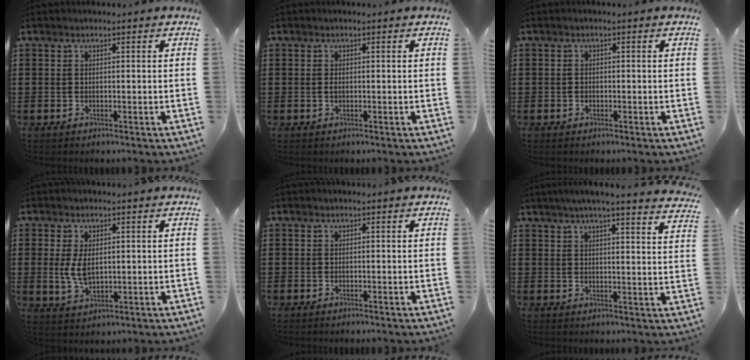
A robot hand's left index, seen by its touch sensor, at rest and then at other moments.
{"total": 0.7, "force": [-0.1, 0.4, 0.6], "torque": [-0.015, -0.002, -0.002]}
{"total": 0.7, "force": [-0.5, 0.5, 0.1], "torque": [-0.006, 0.000, -0.010]}
{"total": 4.9, "force": [0.6, 2.7, 4.0], "torque": [-0.105, -0.002, 0.004]}
{"total": 0.0}
{"total": 4.6, "force": [4.2, -0.5, 1.8], "torque": [-0.052, -0.016, 0.072]}